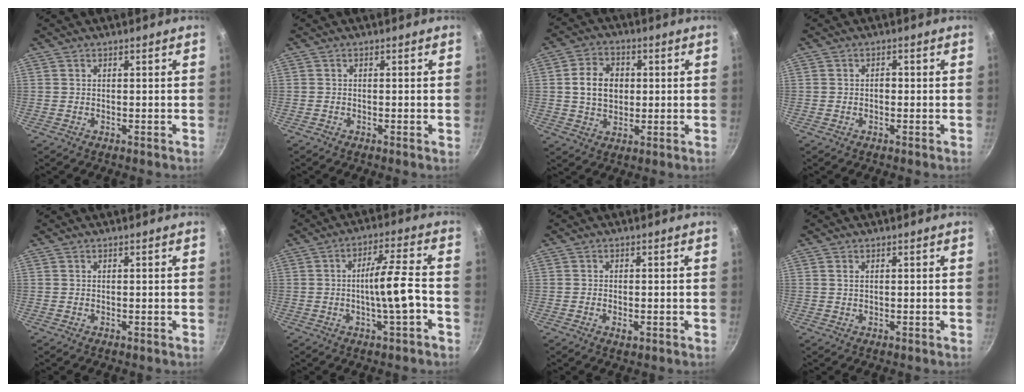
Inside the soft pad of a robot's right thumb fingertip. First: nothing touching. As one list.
[{"total": 0.0}, {"total": 8.6, "force": [0.9, 6.7, 5.4], "torque": [-0.072, 0.007, 0.012]}, {"total": 1.2, "force": [-0.3, 0.9, 0.8], "torque": [-0.009, 0.007, -0.006]}, {"total": 0.0}, {"total": 13.3, "force": [-3.2, 2.1, 12.8], "torque": [-0.213, 0.027, -0.060]}, {"total": 2.0, "force": [-0.7, 1.0, 1.5], "torque": [-0.029, 0.000, -0.013]}, {"total": 0.9, "force": [0.3, 0.5, 0.7], "torque": [-0.013, 0.000, 0.006]}]